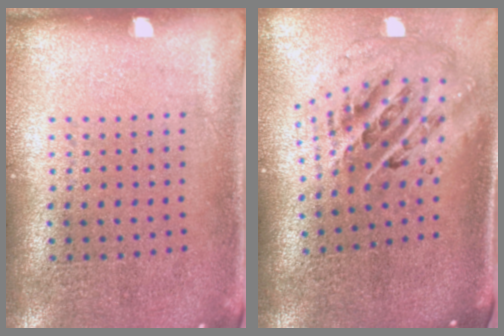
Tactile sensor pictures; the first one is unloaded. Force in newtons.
{"total": 2.4, "press": 1.6, "slide": 1.7}